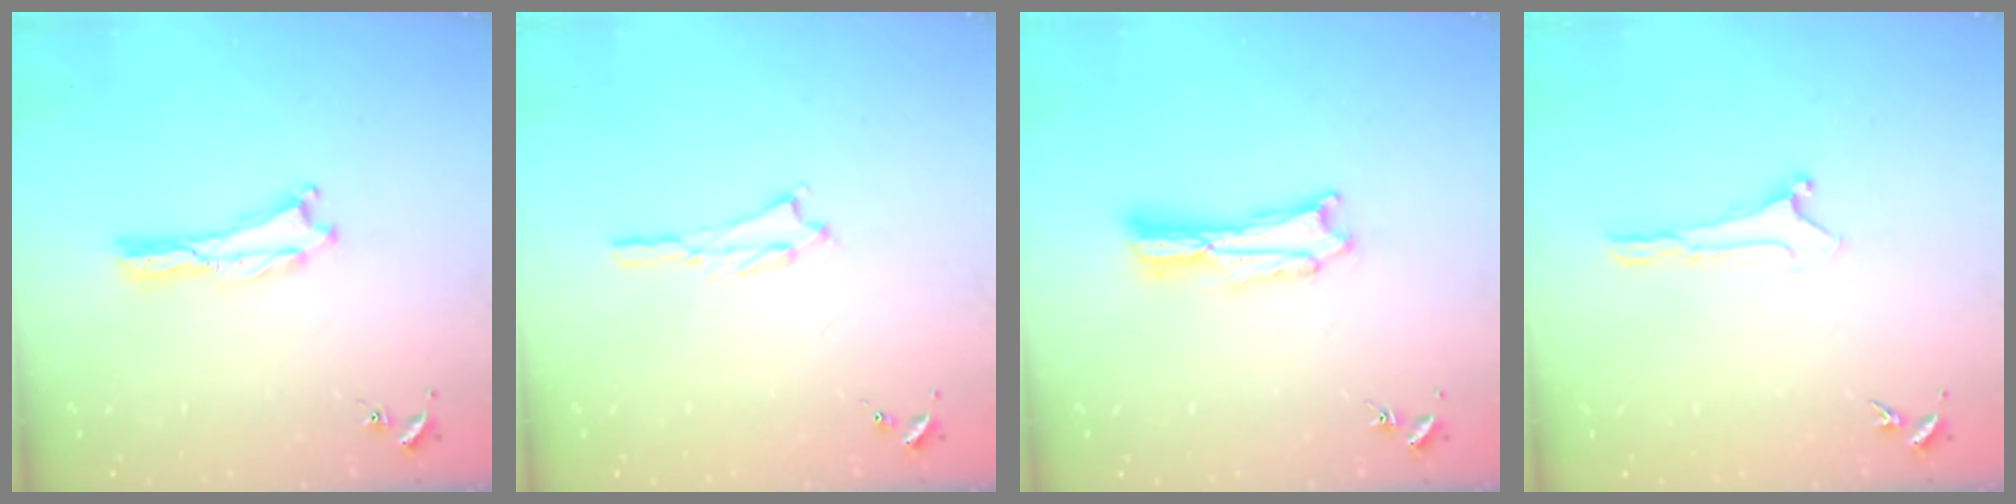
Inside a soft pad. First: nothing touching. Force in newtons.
{"total": 0.7, "press": 0.7, "slide": 0.1}
{"total": 2.7, "press": 2.7, "slide": 0.3}
{"total": 0.0}